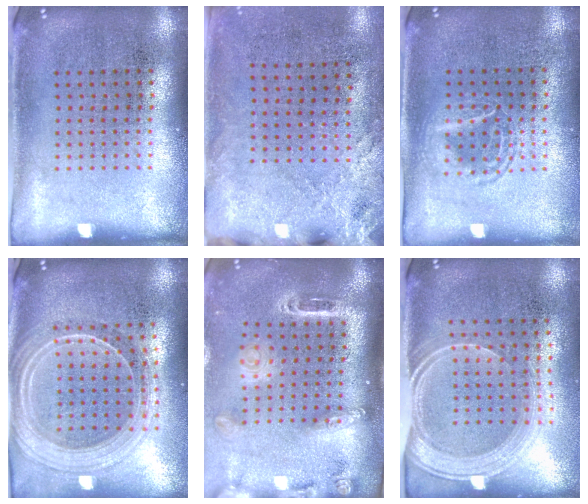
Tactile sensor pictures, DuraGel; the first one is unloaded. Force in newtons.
{"total": 2.5, "press": 2.1, "slide": 1.4}
{"total": 1.2, "press": 1.1, "slide": 0.2}
{"total": 2.3, "press": 2.1, "slide": 1.0}
{"total": 2.5, "press": 1.9, "slide": 1.7}
{"total": 2.0, "press": 1.7, "slide": 1.1}